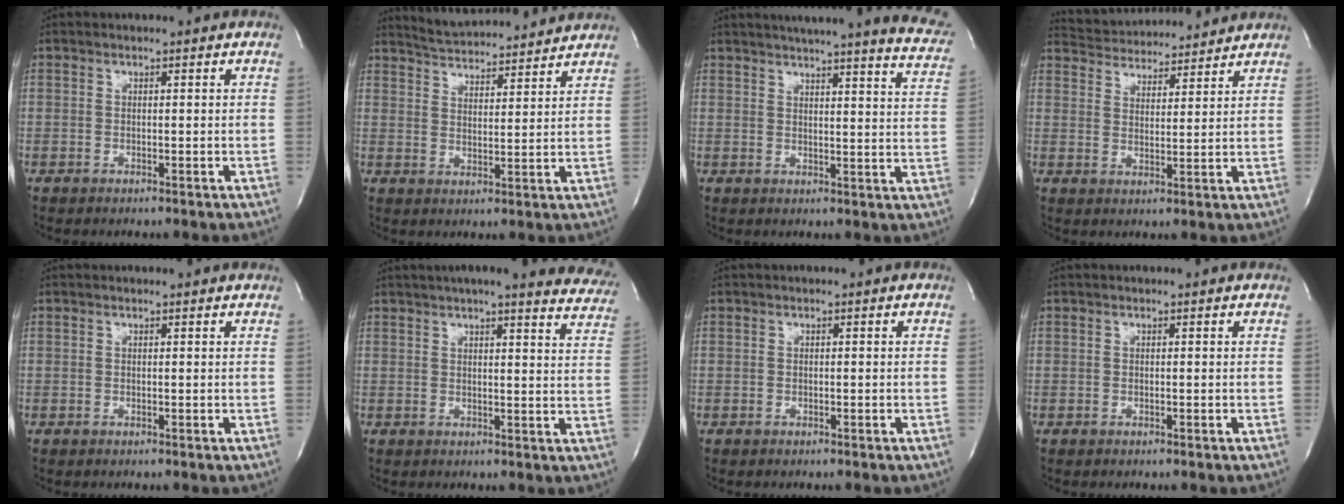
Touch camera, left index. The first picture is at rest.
{"total": 13.2, "force": [12.6, 1.5, 3.4], "torque": [-0.059, 0.015, 0.183]}
{"total": 21.0, "force": [18.8, 1.2, 9.3], "torque": [-0.128, -0.063, 0.206]}
{"total": 12.9, "force": [12.4, 2.3, 2.8], "torque": [-0.049, 0.023, 0.184]}
{"total": 1.5, "force": [1.5, 0.2, 0.1], "torque": [-0.015, 0.002, 0.009]}
{"total": 20.3, "force": [18.3, 2.6, 8.3], "torque": [-0.112, -0.047, 0.196]}
{"total": 0.0}
{"total": 0.0}